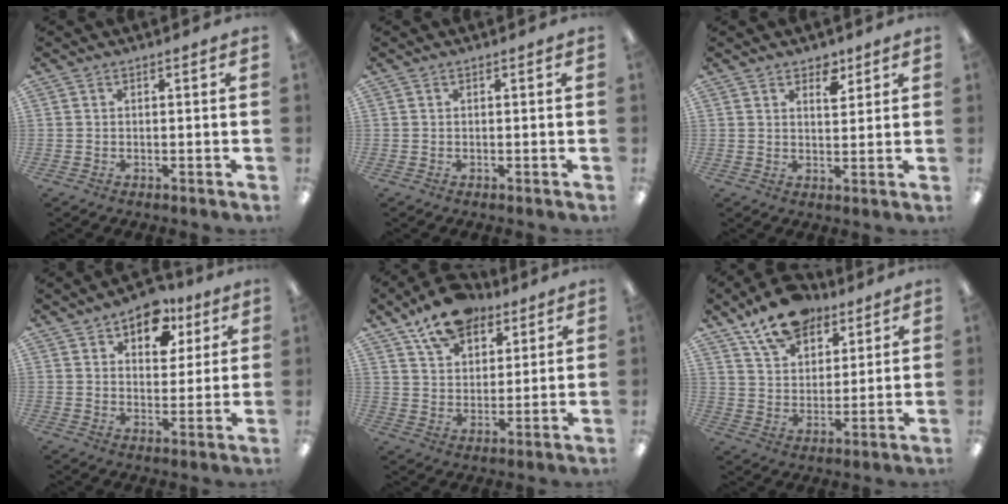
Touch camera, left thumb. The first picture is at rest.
{"total": 0.0}
{"total": 4.7, "force": [3.4, 2.5, 2.1], "torque": [-0.008, -0.018, 0.054]}
{"total": 9.9, "force": [6.2, 6.2, 4.5], "torque": [-0.048, -0.030, 0.107]}
{"total": 12.6, "force": [9.3, 6.8, 5.1], "torque": [-0.081, -0.045, 0.172]}
{"total": 13.7, "force": [10.0, 7.4, 5.6], "torque": [-0.086, -0.051, 0.184]}